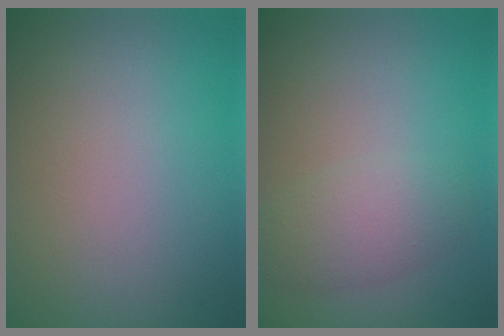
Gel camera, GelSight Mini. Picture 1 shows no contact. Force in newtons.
{"total": 3.1, "press": 3.1, "slide": 0.1}